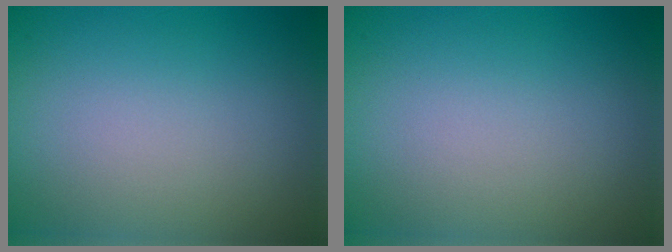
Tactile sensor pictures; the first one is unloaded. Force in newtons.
{"total": 0.0}